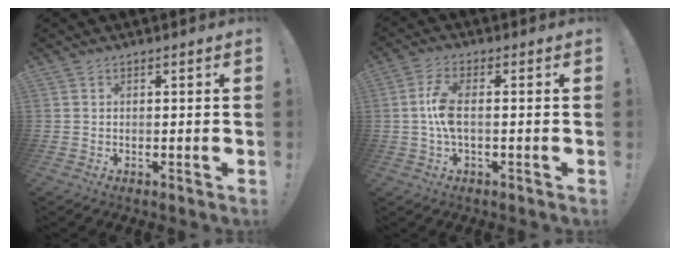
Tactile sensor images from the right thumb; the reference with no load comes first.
{"total": 7.9, "force": [-0.6, 2.7, 7.4], "torque": [-0.159, -0.005, -0.011]}